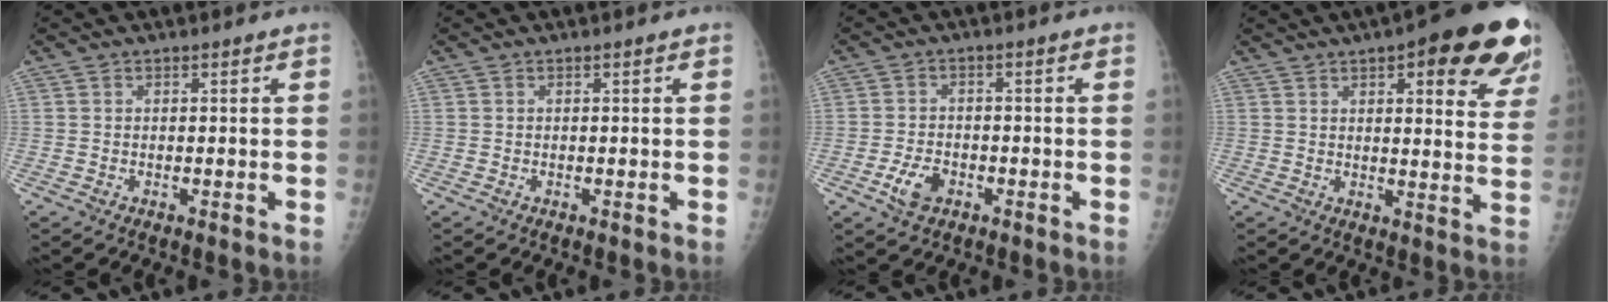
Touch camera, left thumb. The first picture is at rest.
{"total": 0.0}
{"total": 4.8, "force": [-2.2, 2.9, 3.0], "torque": [-0.056, 0.011, -0.040]}
{"total": 19.9, "force": [10.8, 6.3, 15.5], "torque": [-0.158, -0.032, 0.125]}